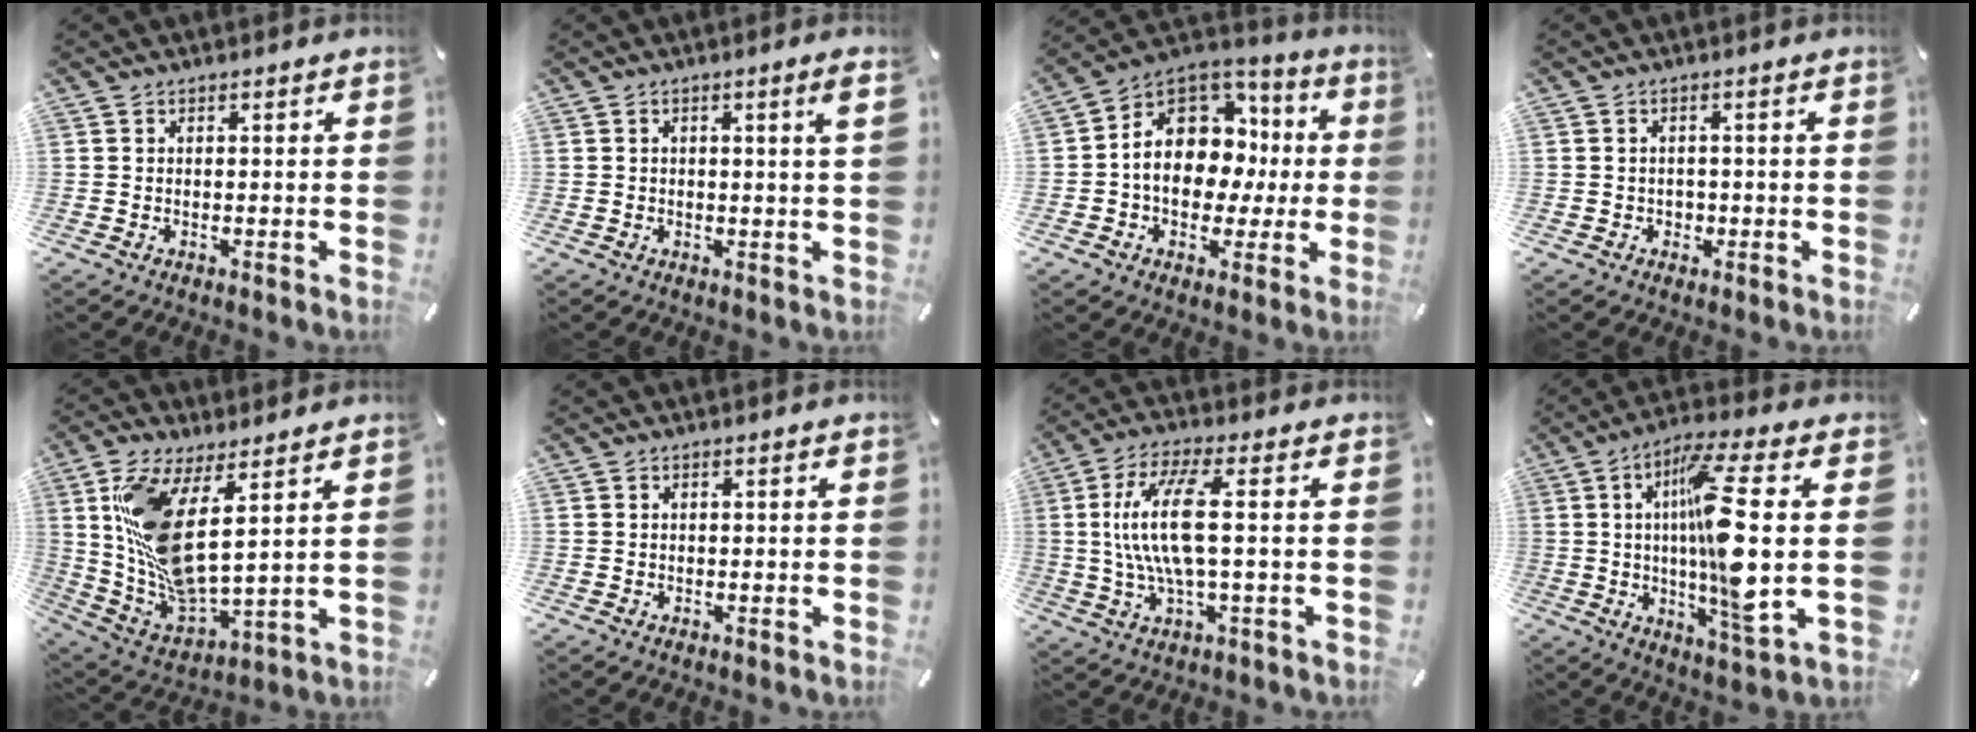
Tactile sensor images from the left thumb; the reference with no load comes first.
{"total": 3.3, "force": [0.8, 0.2, 3.2], "torque": [-0.051, -0.003, 0.009]}
{"total": 14.6, "force": [0.5, 11.8, 8.6], "torque": [-0.142, -0.010, 0.015]}
{"total": 1.7, "force": [-0.3, 1.5, 0.6], "torque": [-0.014, 0.005, -0.009]}
{"total": 14.2, "force": [5.5, 4.8, 12.2], "torque": [-0.264, -0.052, 0.098]}
{"total": 0.0}
{"total": 13.3, "force": [0.9, 3.8, 12.7], "torque": [-0.272, -0.013, 0.007]}
{"total": 17.0, "force": [1.4, 2.7, 16.7], "torque": [-0.306, -0.021, 0.006]}